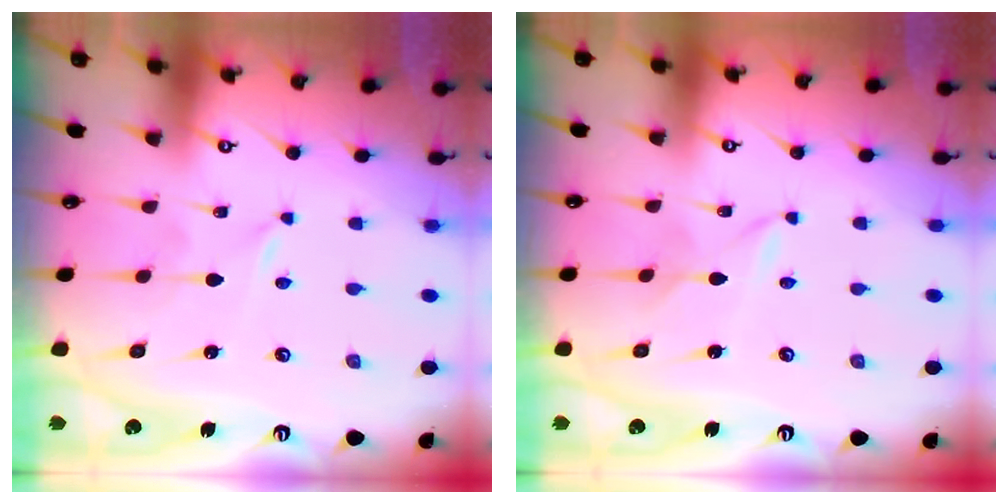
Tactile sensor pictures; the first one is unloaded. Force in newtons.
{"total": 1.5, "press": 1.5, "slide": 0.3}